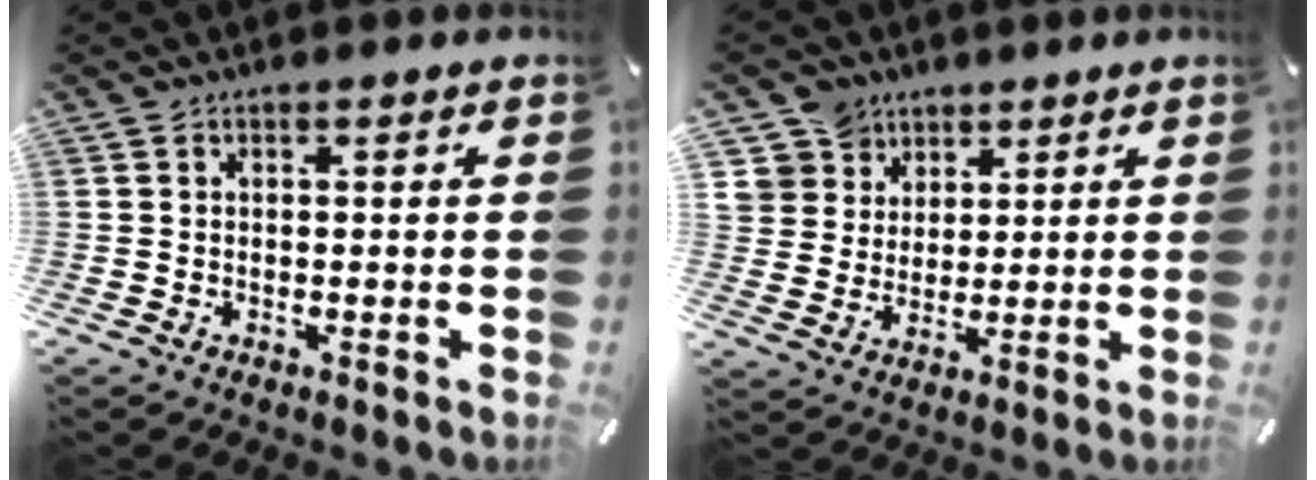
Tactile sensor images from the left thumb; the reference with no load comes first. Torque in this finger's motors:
{"motor_torque": [0.55, -0.15, 0.21, -0.43, 0.02]}